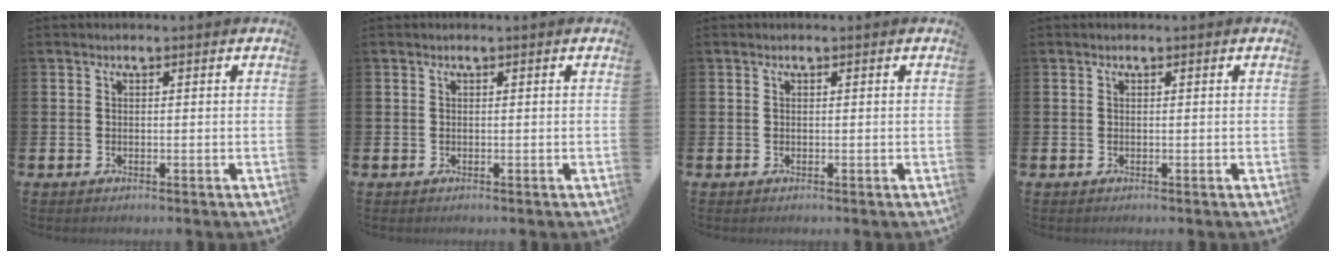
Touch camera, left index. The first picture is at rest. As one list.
[{"total": 0.0}, {"total": 0.0}, {"total": 0.0}]